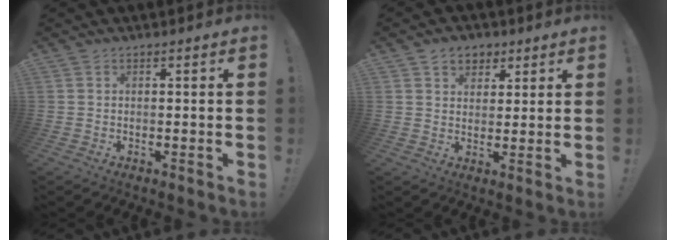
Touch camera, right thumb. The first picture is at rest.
{"total": 6.1, "force": [3.5, 4.6, 2.2], "torque": [-0.018, -0.018, 0.064]}